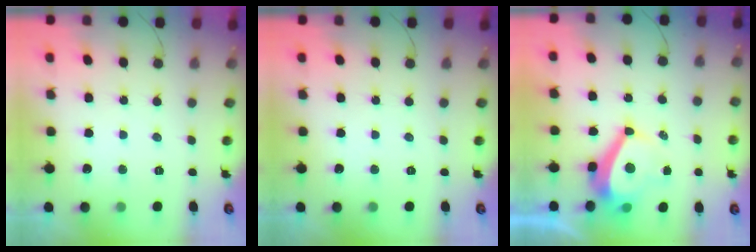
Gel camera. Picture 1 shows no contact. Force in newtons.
{"total": 0.0}
{"total": 8.0, "press": 7.9, "slide": 0.9}